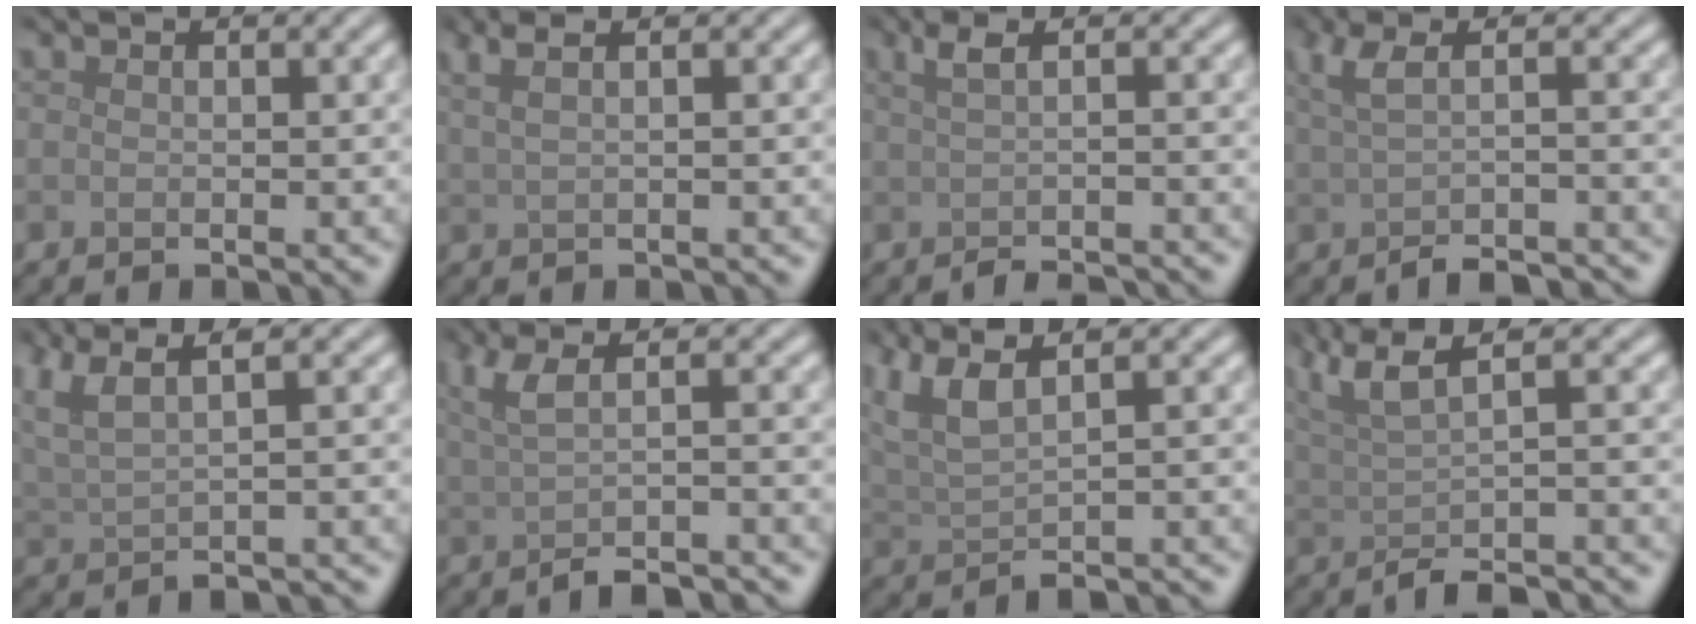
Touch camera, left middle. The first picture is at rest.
{"total": 3.7, "force": [2.3, 1.4, 2.6], "torque": [-0.037, 0.017, 0.015]}
{"total": 3.0, "force": [-0.6, 0.8, 2.8], "torque": [-0.034, -0.001, -0.012]}
{"total": 4.2, "force": [-1.0, 1.3, 3.8], "torque": [-0.061, -0.009, -0.019]}
{"total": 4.8, "force": [1.9, 1.7, 4.1], "torque": [-0.073, 0.009, 0.038]}
{"total": 4.5, "force": [-0.8, 1.5, 4.2], "torque": [-0.066, -0.006, -0.017]}
{"total": 5.2, "force": [1.5, 1.9, 4.5], "torque": [-0.083, 0.011, 0.030]}
{"total": 6.7, "force": [0.1, 2.2, 6.3], "torque": [-0.088, 0.004, -0.001]}